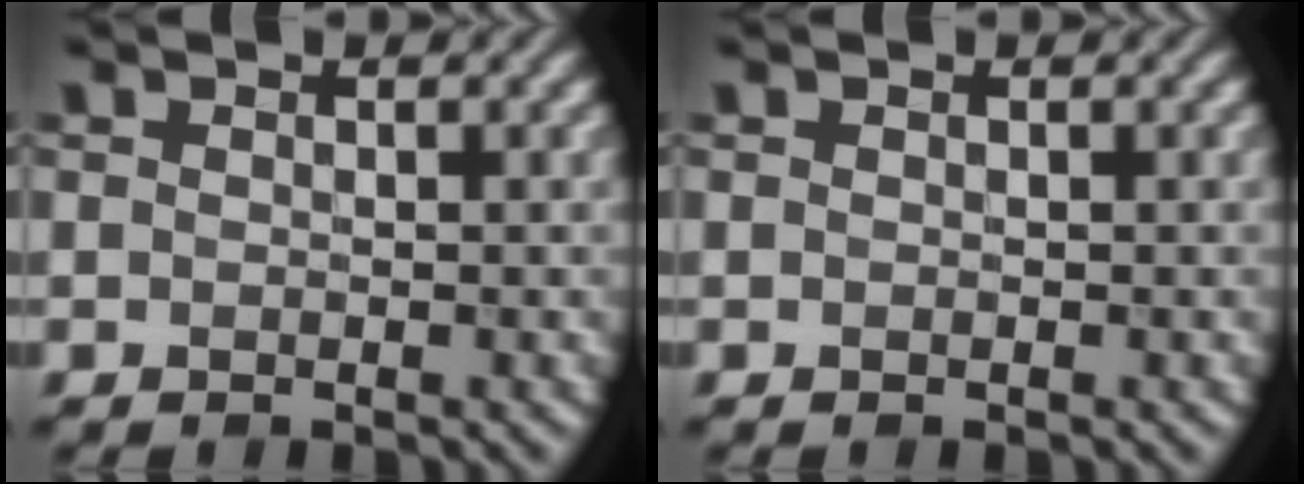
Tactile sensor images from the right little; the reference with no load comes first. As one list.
[{"total": 0.0}]